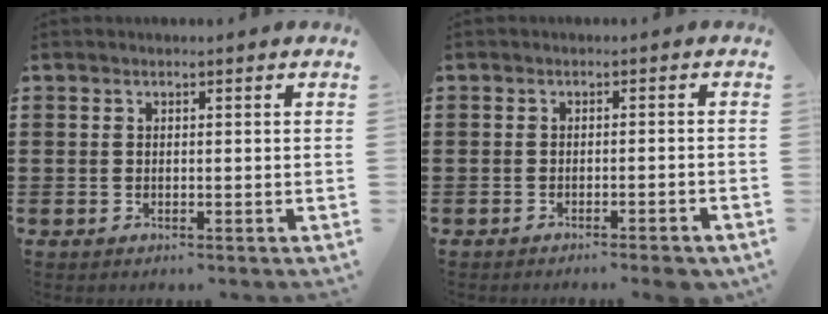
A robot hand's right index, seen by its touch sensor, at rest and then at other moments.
{"total": 1.8, "force": [-1.6, -0.2, 0.8], "torque": [-0.013, 0.001, -0.032]}